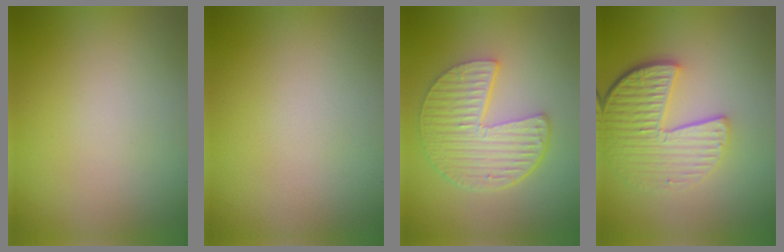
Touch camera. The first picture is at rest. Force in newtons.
{"total": 0.0}
{"total": 6.1, "press": 4.4, "slide": 4.2}
{"total": 5.8, "press": 4.1, "slide": 4.0}